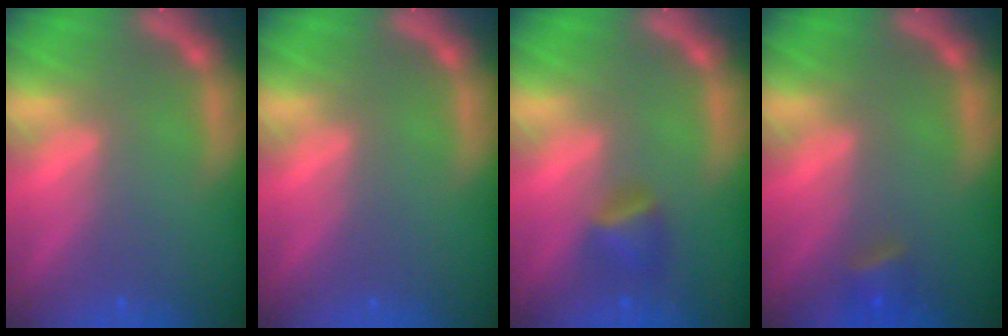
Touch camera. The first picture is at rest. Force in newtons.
{"total": 0.0}
{"total": 2.4}
{"total": 1.9}